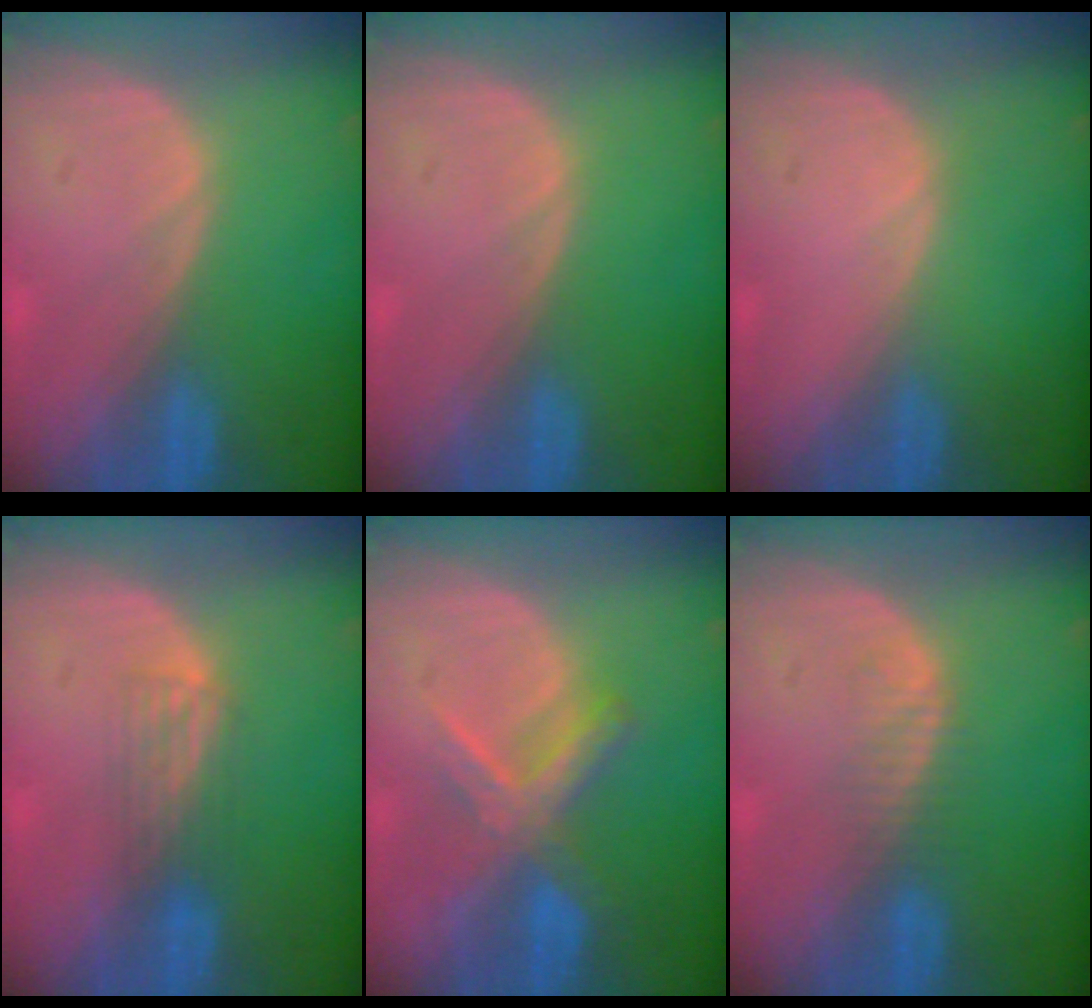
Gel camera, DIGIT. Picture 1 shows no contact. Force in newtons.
{"total": 0.0}
{"total": 0.0}
{"total": 2.9, "press": 2.6, "slide": 1.2}
{"total": 6.6, "press": 6.2, "slide": 2.3}
{"total": 2.3, "press": 2.3, "slide": 0.3}